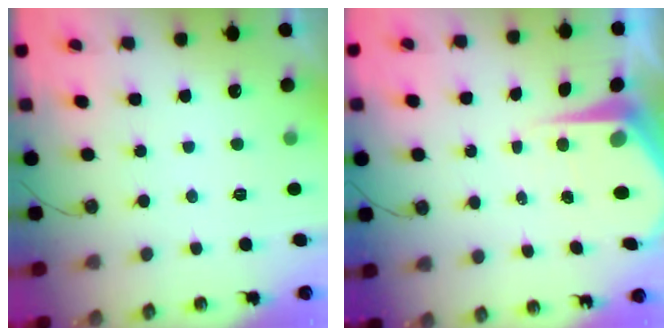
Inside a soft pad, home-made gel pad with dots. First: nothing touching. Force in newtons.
{"total": 7.2, "press": 7.2, "slide": 0.8}